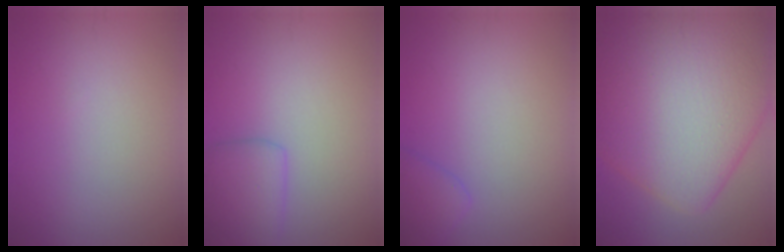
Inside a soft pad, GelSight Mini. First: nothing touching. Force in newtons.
{"total": 2.7, "press": 2.7, "slide": 0.0}
{"total": 1.9, "press": 1.9, "slide": 0.1}
{"total": 16.8, "press": 16.8, "slide": 0.5}